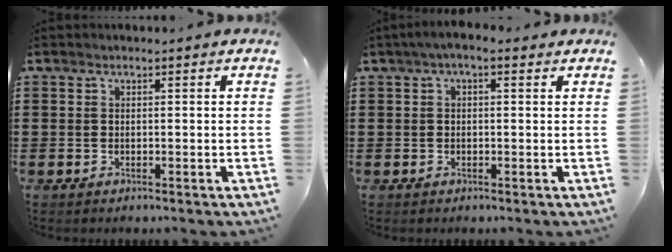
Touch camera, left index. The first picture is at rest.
{"total": 2.0, "force": [0.0, 0.8, 1.8], "torque": [-0.033, 0.005, -0.002]}